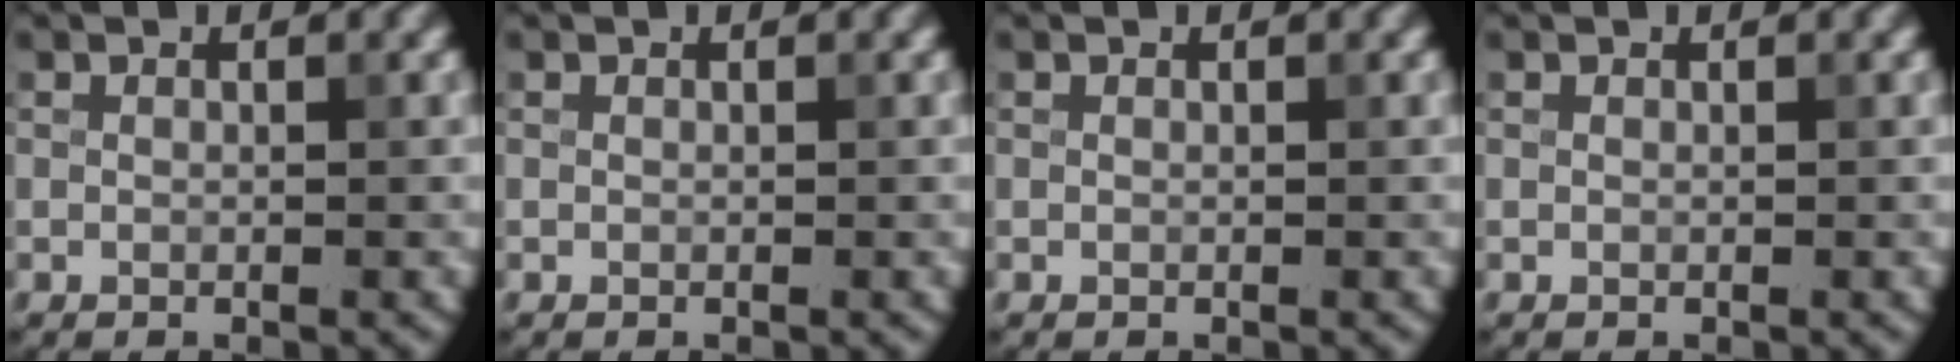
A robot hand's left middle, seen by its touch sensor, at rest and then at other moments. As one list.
[{"total": 0.0}, {"total": 0.0}, {"total": 0.0}]